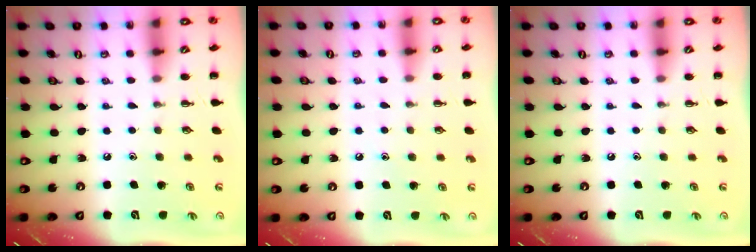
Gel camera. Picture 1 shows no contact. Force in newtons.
{"total": 6.5, "press": 6.2, "slide": 2.0}
{"total": 0.0}